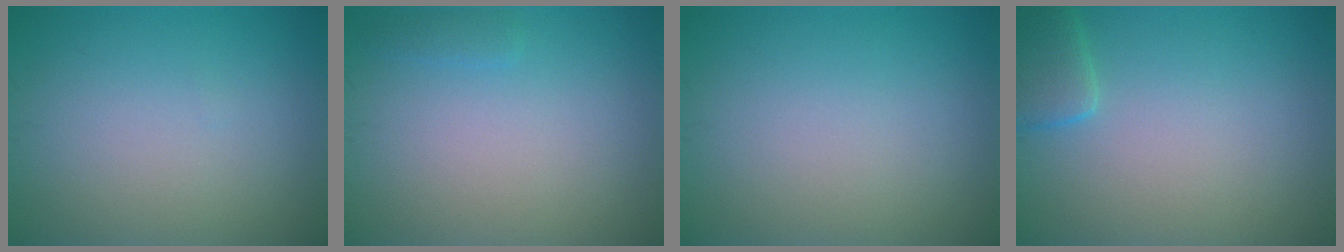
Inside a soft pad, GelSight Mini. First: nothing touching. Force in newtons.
{"total": 0.7, "press": 0.7, "slide": 0.0}
{"total": 0.0}
{"total": 2.4, "press": 2.4, "slide": 0.2}